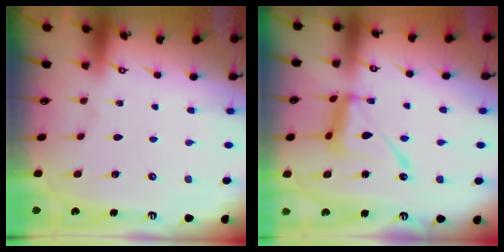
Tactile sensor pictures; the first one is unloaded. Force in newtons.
{"total": 13.9, "press": 13.8, "slide": 1.2}